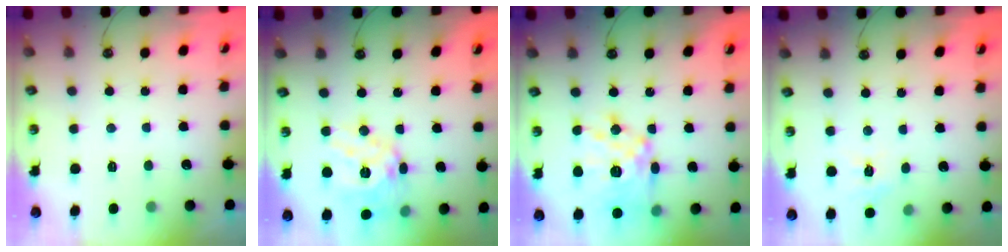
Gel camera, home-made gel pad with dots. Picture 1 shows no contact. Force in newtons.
{"total": 15.7, "press": 15.4, "slide": 2.9}
{"total": 16.5, "press": 16.5, "slide": 1.6}
{"total": 6.8, "press": 6.7, "slide": 0.6}